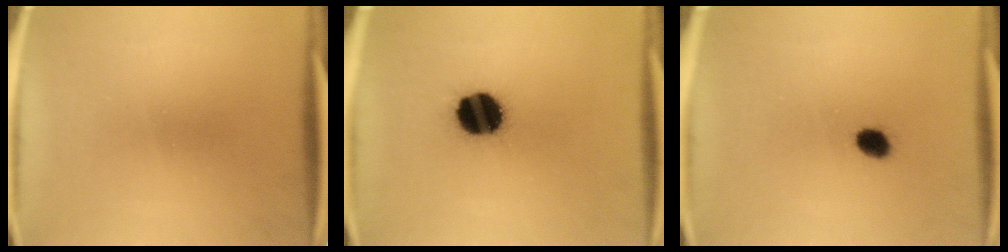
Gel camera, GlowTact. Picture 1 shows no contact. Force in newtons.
{"total": 14.6}
{"total": 3.6}